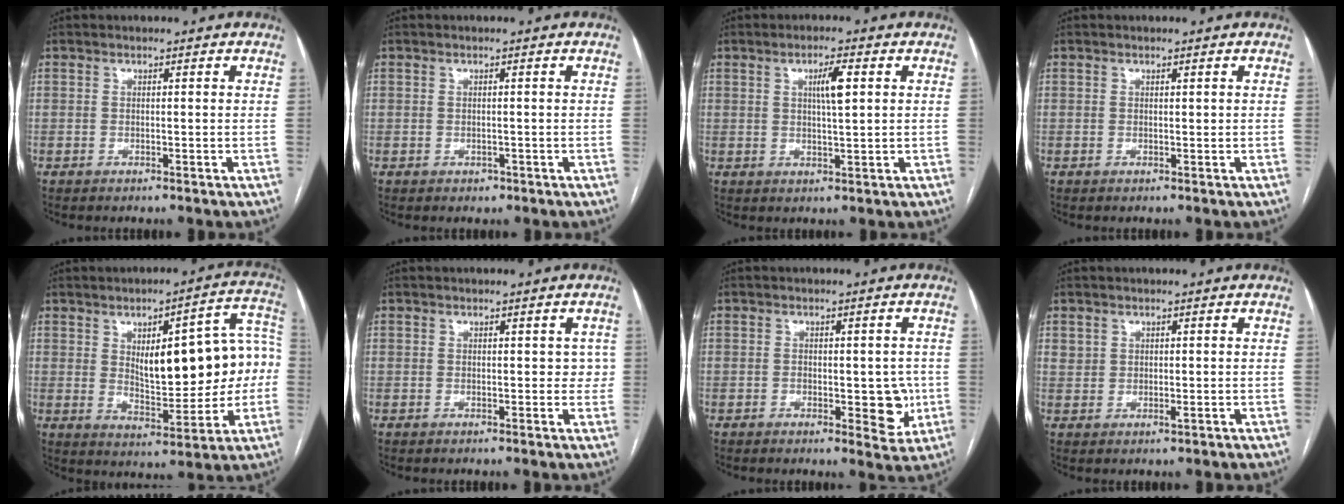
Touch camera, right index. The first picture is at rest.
{"total": 0.9, "force": [-0.4, 0.7, 0.3], "torque": [-0.008, 0.001, -0.003]}
{"total": 4.3, "force": [1.3, 0.5, 4.0], "torque": [-0.073, 0.002, 0.022]}
{"total": 0.0}
{"total": 17.2, "force": [1.6, 5.8, 16.1], "torque": [-0.218, 0.035, 0.034]}
{"total": 1.9, "force": [0.4, 1.4, 1.1], "torque": [-0.005, 0.011, 0.003]}
{"total": 6.1, "force": [-1.1, 3.0, 5.2], "torque": [-0.051, 0.002, -0.007]}
{"total": 1.6, "force": [0.9, 1.2, 0.5], "torque": [-0.005, 0.001, 0.019]}